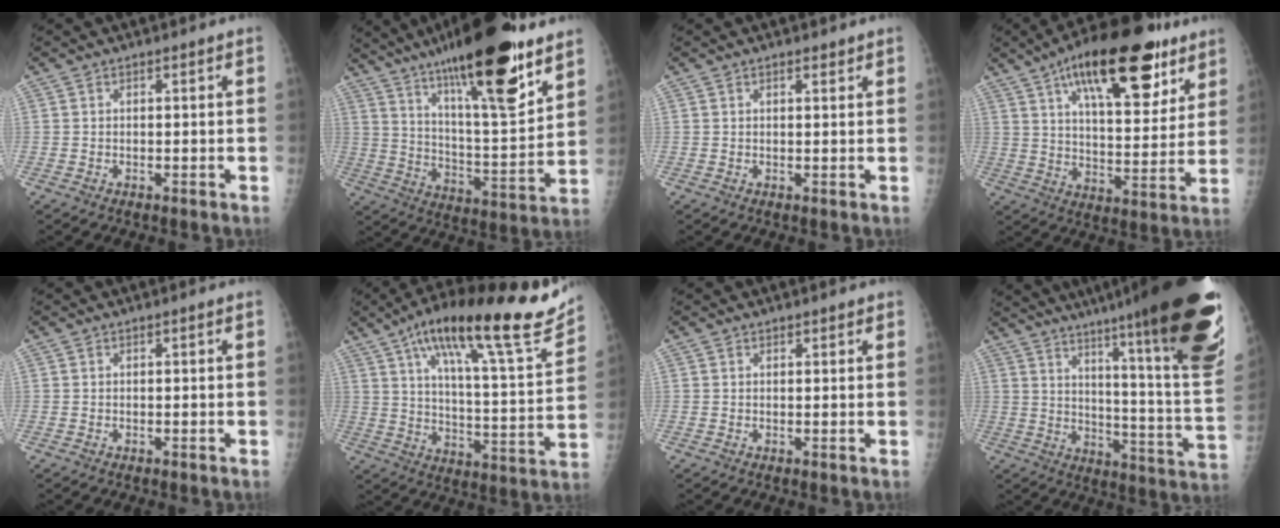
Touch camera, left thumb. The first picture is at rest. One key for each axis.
{"total": 25.3, "fx": 16.2, "fy": 5.7, "fz": 18.6, "tx": -0.281, "ty": -0.062, "tz": 0.266}
{"total": 1.4, "fx": 1.0, "fy": 0.6, "fz": 0.8, "tx": -0.008, "ty": -0.005, "tz": 0.014}
{"total": 24.3, "fx": 13.5, "fy": 9.7, "fz": 17.8, "tx": -0.239, "ty": -0.029, "tz": 0.210}
{"total": 0.0}
{"total": 26.0, "fx": 17.0, "fy": 5.4, "fz": 19.0, "tx": -0.269, "ty": -0.045, "tz": 0.264}
{"total": 1.0, "fx": 0.8, "fy": 0.5, "fz": 0.2, "tx": 0.003, "ty": -0.005, "tz": 0.010}
{"total": 32.7, "fx": 22.0, "fy": 2.5, "fz": 24.1, "tx": -0.263, "ty": -0.111, "tz": 0.306}